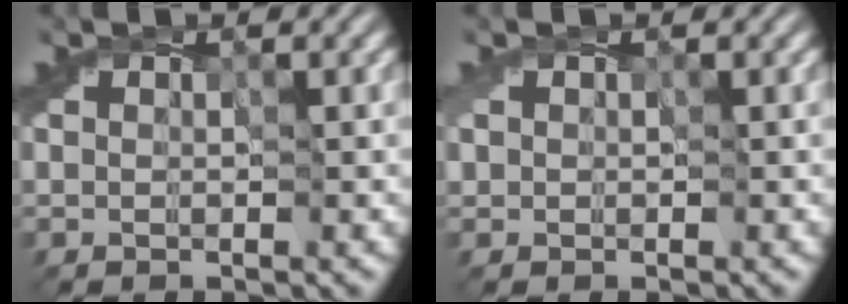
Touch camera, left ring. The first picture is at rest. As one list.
[{"total": 0.6, "force": [0.0, 0.5, -0.3], "torque": [0.008, -0.003, -0.003]}]